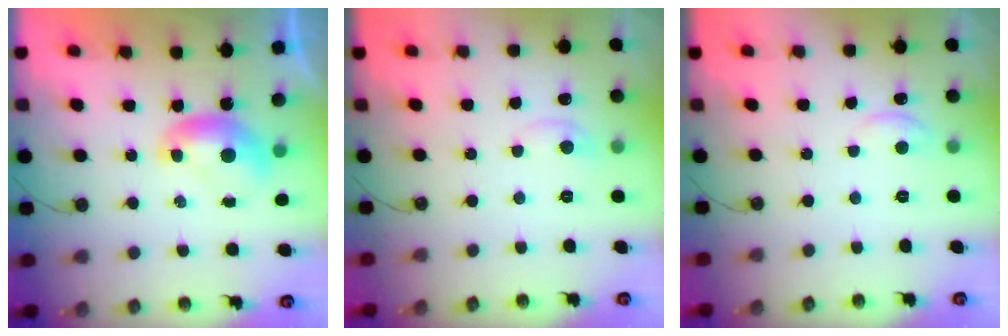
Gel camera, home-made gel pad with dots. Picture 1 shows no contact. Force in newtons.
{"total": 1.0, "press": 0.7, "slide": 0.7}
{"total": 2.4, "press": 2.4, "slide": 0.3}